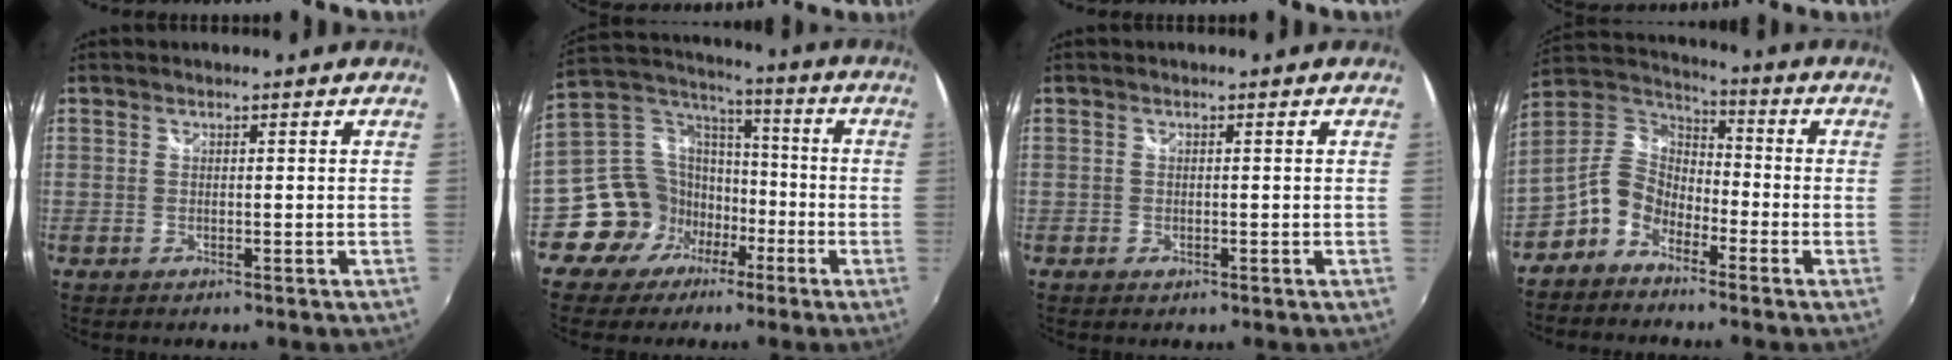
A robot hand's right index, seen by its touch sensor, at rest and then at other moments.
{"total": 13.5, "force": [-6.0, 11.6, 3.3], "torque": [-0.084, 0.058, -0.094]}
{"total": 0.9, "force": [-0.5, 0.7, 0.3], "torque": [-0.007, -0.003, -0.008]}
{"total": 9.3, "force": [-5.6, 6.3, 4.0], "torque": [-0.085, 0.031, -0.123]}